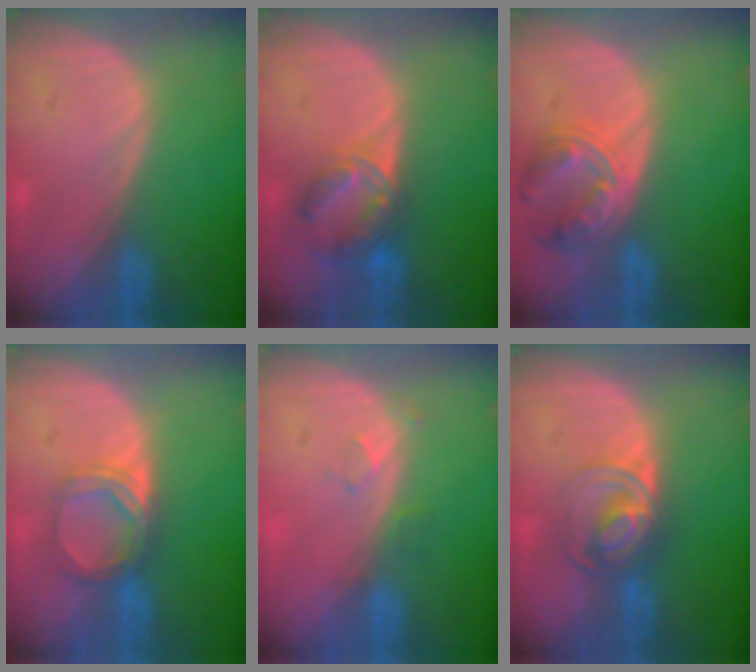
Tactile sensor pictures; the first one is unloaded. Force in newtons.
{"total": 7.1, "press": 6.1, "slide": 3.6}
{"total": 7.6, "press": 6.7, "slide": 3.7}
{"total": 5.2, "press": 4.8, "slide": 1.9}
{"total": 2.3, "press": 2.0, "slide": 1.1}
{"total": 6.8, "press": 5.9, "slide": 3.3}